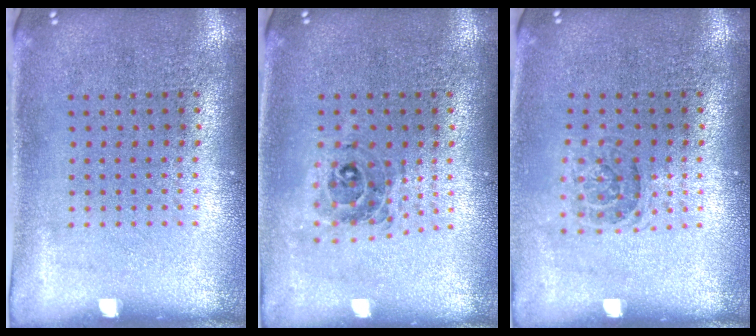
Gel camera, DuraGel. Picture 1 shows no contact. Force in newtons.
{"total": 0.6, "press": 0.6, "slide": 0.2}
{"total": 1.2, "press": 1.0, "slide": 0.7}